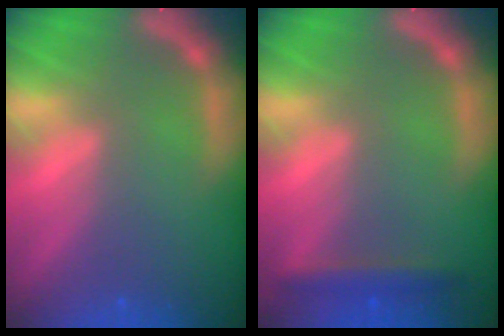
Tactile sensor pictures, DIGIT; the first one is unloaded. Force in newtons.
{"total": 2.4}